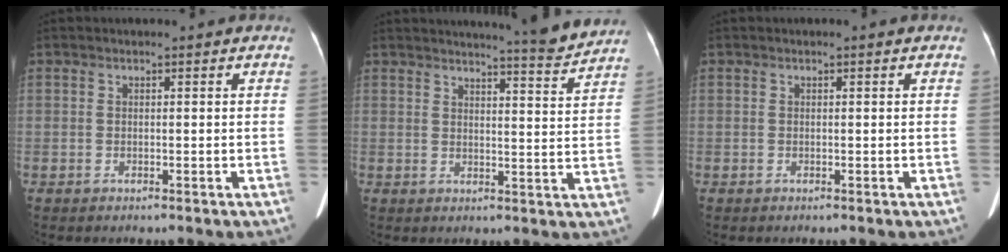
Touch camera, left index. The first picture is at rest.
{"total": 7.7, "force": [7.4, -1.0, 1.9], "torque": [-0.038, -0.024, 0.091]}
{"total": 0.0}